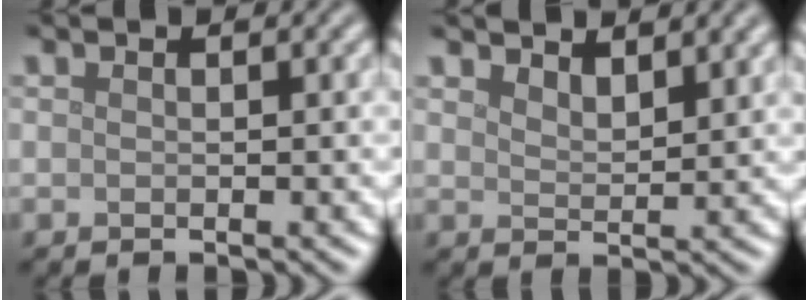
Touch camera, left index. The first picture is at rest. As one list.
[{"total": 3.1, "force": [2.8, 0.7, 1.1], "torque": [-0.019, 0.001, 0.050]}]